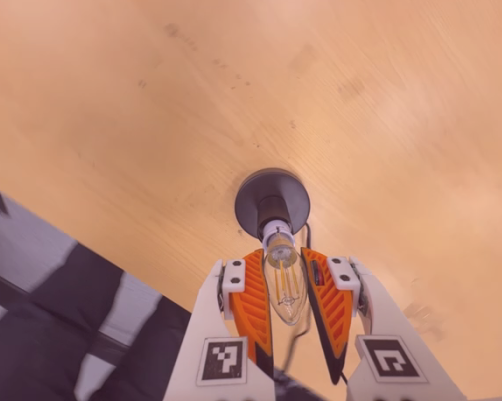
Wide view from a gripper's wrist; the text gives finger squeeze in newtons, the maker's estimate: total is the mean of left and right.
{"total": 13.2, "left": 12.6, "right": 13.9}